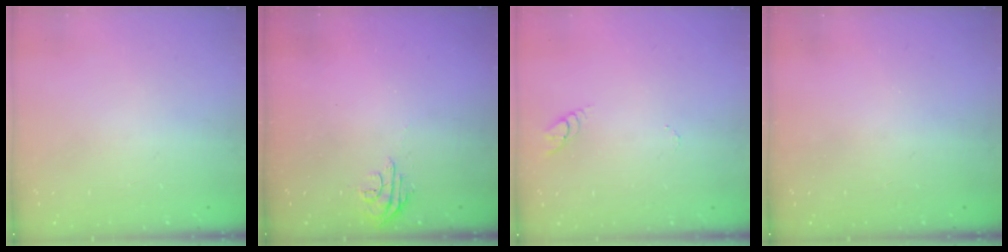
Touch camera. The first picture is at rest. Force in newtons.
{"total": 4.9, "press": 4.9, "slide": 0.7}
{"total": 2.9, "press": 2.9, "slide": 0.2}
{"total": 0.0}